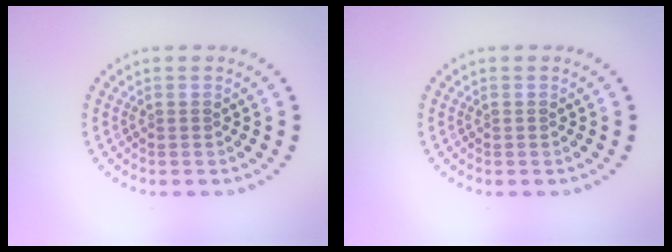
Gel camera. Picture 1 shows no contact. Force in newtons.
{"total": 0.0}